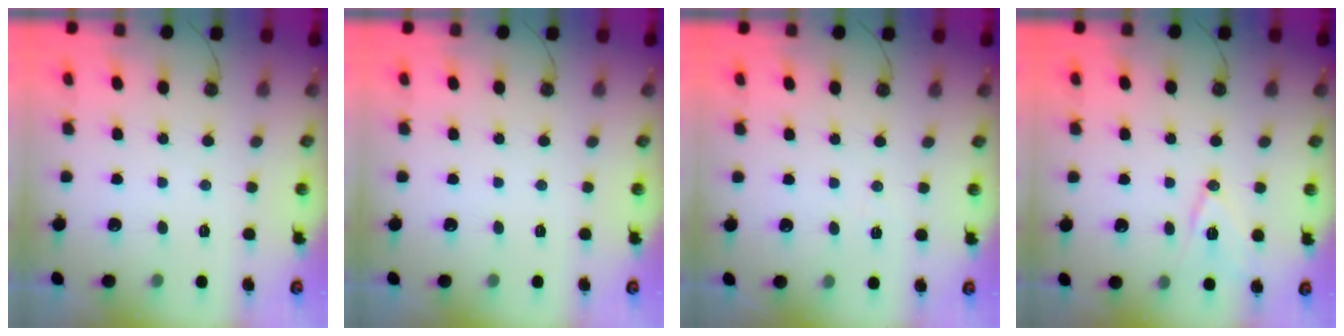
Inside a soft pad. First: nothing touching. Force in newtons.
{"total": 0.0}
{"total": 2.6, "press": 1.7, "slide": 1.9}
{"total": 10.2, "press": 9.6, "slide": 3.4}